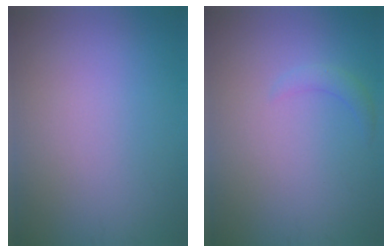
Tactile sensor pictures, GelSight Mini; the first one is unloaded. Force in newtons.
{"total": 1.3, "press": 1.3, "slide": 0.1}